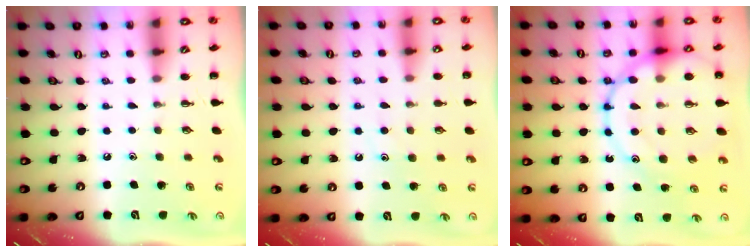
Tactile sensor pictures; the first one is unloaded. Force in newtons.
{"total": 8.6, "press": 8.5, "slide": 1.1}
{"total": 22.8, "press": 22.7, "slide": 2.9}